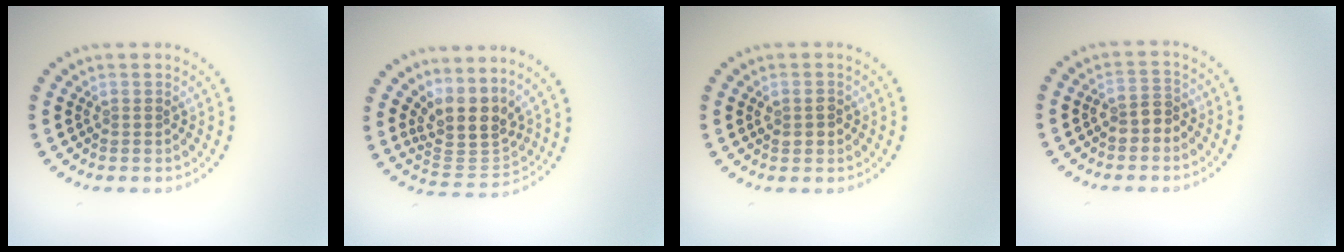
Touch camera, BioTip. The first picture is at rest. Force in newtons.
{"total": 4.3, "press": 3.3, "slide": 2.7}
{"total": 1.4, "press": 1.4, "slide": 0.1}
{"total": 2.1, "press": 2.0, "slide": 0.8}